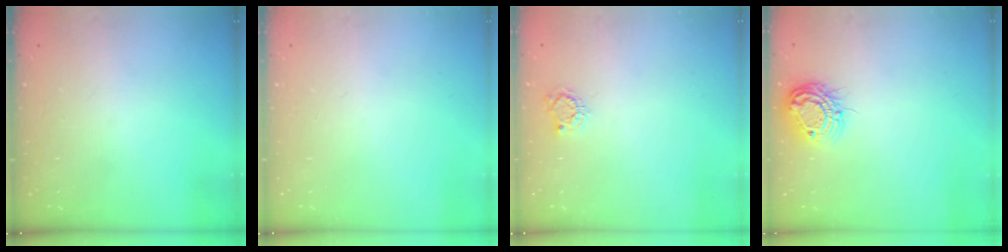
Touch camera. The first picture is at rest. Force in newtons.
{"total": 0.0}
{"total": 3.8, "press": 3.8, "slide": 0.4}
{"total": 11.5, "press": 11.5, "slide": 0.7}